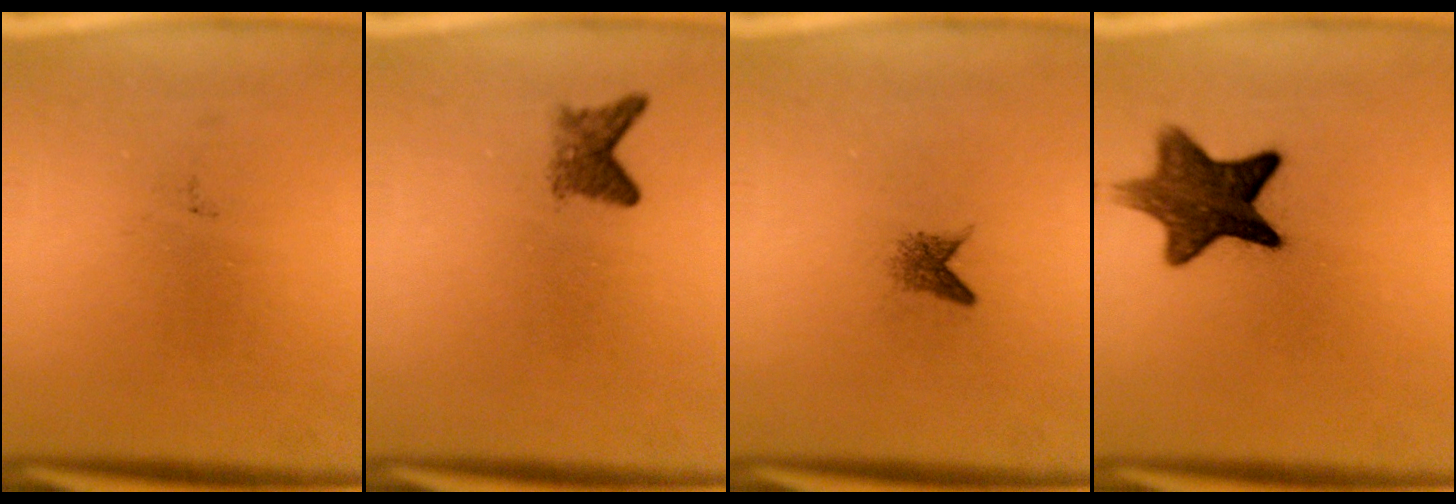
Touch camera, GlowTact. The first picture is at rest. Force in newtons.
{"total": 2.3}
{"total": 1.6}
{"total": 10.7}